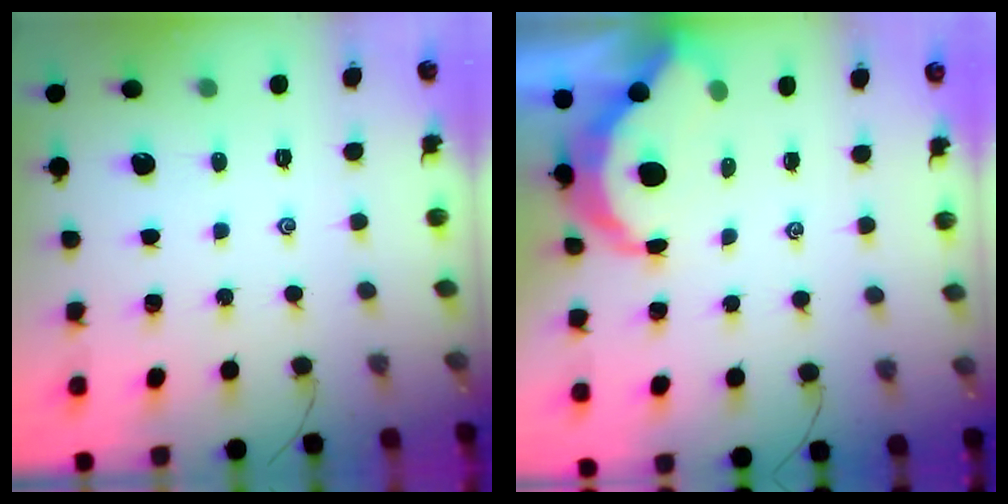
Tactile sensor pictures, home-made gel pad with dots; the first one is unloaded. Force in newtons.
{"total": 5.0, "press": 5.0, "slide": 0.6}